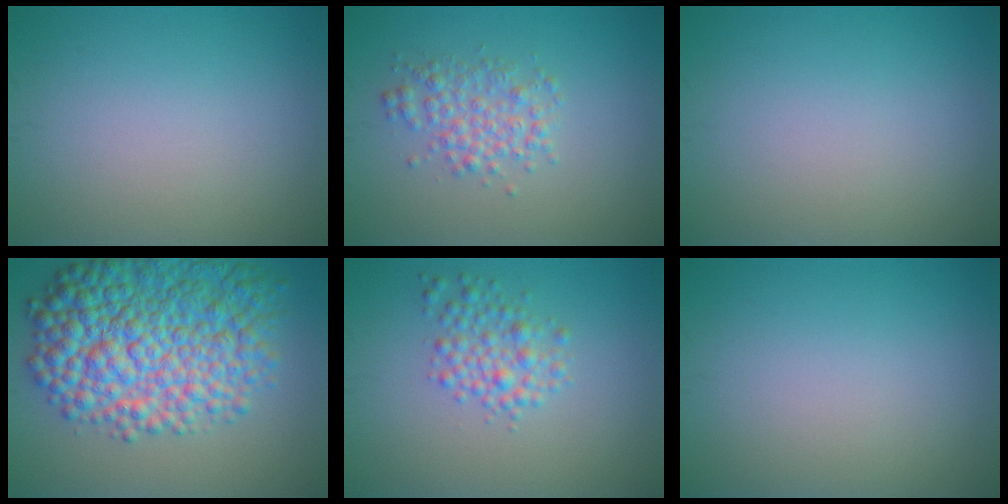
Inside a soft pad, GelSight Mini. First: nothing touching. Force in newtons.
{"total": 2.8, "press": 2.8, "slide": 0.0}
{"total": 0.0}
{"total": 11.2, "press": 11.2, "slide": 0.3}
{"total": 2.8, "press": 2.8, "slide": 0.1}
{"total": 0.0}